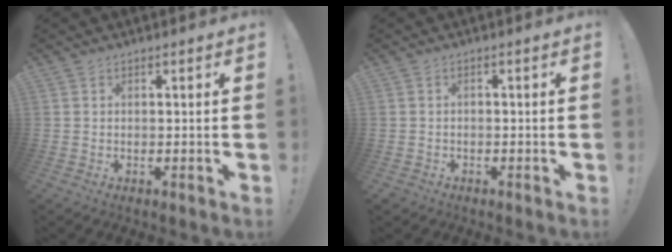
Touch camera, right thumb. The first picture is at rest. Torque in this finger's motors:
{"motor_torque": [-0.17, -0.21, 0.09, -0.06, 0.00]}